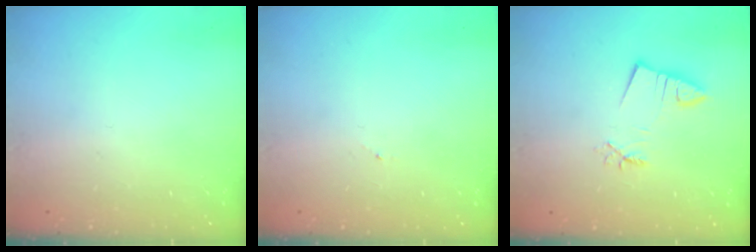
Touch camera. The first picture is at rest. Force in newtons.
{"total": 2.5, "press": 2.5, "slide": 0.1}
{"total": 2.7, "press": 2.7, "slide": 0.4}